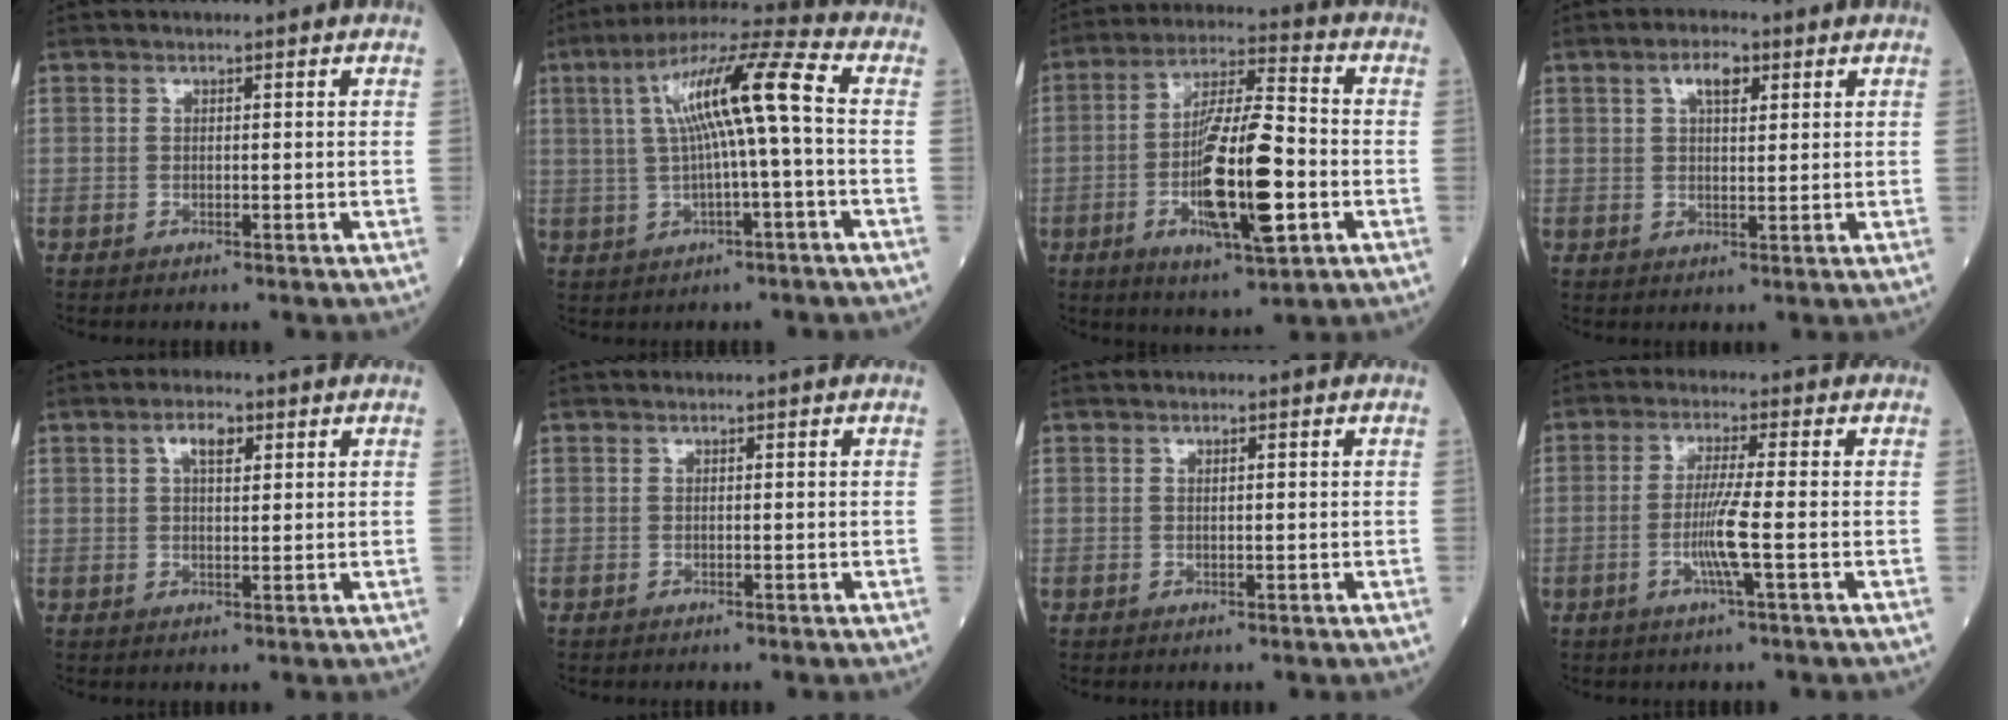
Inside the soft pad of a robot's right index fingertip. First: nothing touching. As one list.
[{"total": 13.0, "force": [1.4, 0.8, 12.9], "torque": [-0.234, 0.031, 0.024]}, {"total": 15.8, "force": [-3.8, 2.8, 15.0], "torque": [-0.277, -0.007, -0.062]}, {"total": 4.4, "force": [2.1, 1.8, 3.4], "torque": [-0.068, 0.006, 0.037]}, {"total": 3.9, "force": [1.8, 1.6, 3.1], "torque": [-0.061, 0.005, 0.031]}, {"total": 0.0}, {"total": 0.9, "force": [0.3, 0.2, 0.7], "torque": [-0.018, 0.000, 0.008]}, {"total": 8.4, "force": [-2.2, -0.8, 8.0], "torque": [-0.161, -0.013, -0.044]}]